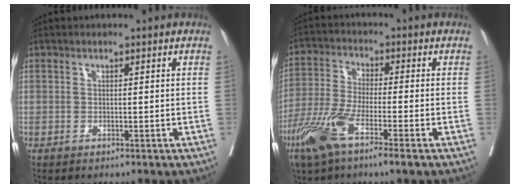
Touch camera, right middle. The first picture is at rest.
{"total": 9.2, "force": [-5.1, 1.1, 7.6], "torque": [-0.166, -0.017, -0.105]}